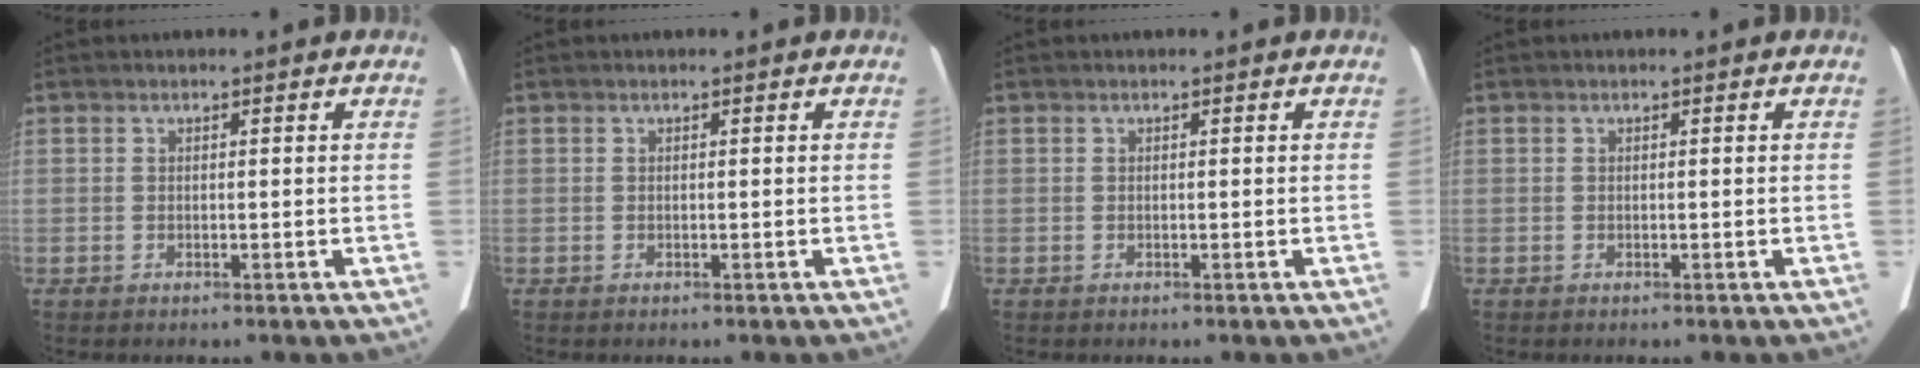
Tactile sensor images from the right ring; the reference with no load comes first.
{"total": 0.0}
{"total": 0.0}
{"total": 0.0}